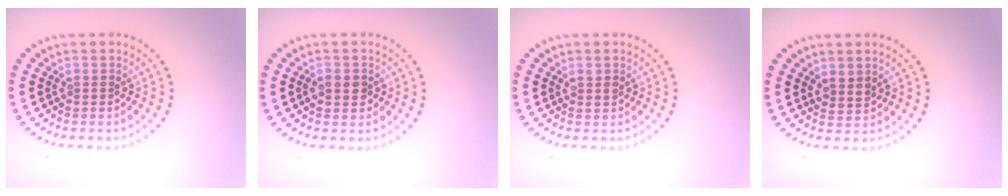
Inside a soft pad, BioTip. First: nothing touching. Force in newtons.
{"total": 1.9, "press": 1.9, "slide": 0.2}
{"total": 0.9, "press": 0.9, "slide": 0.2}
{"total": 1.5, "press": 1.3, "slide": 0.8}